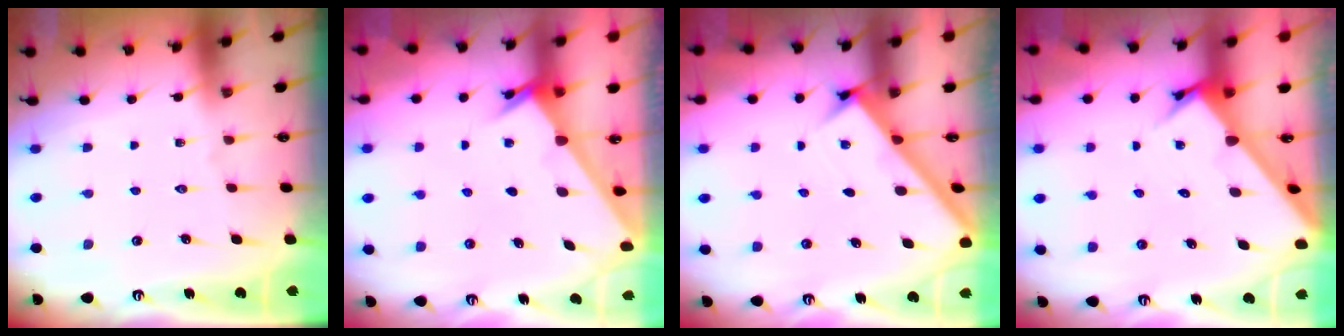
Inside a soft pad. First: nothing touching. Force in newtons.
{"total": 2.4, "press": 2.4, "slide": 0.3}
{"total": 2.8, "press": 2.8, "slide": 0.4}
{"total": 2.9, "press": 2.9, "slide": 0.2}